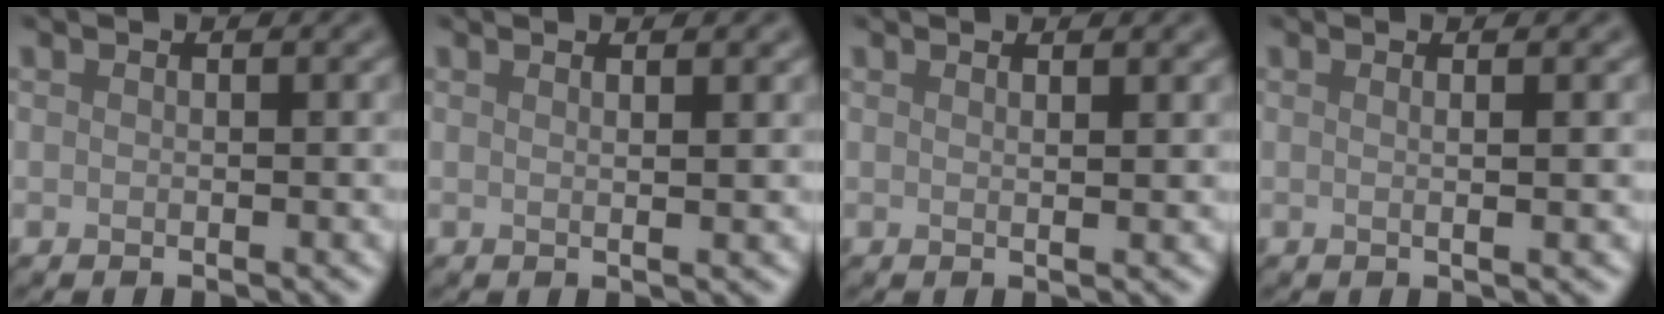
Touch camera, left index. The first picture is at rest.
{"total": 2.6, "force": [1.3, 1.0, 2.1], "torque": [-0.018, 0.006, -0.008]}
{"total": 1.9, "force": [1.1, 0.6, 1.4], "torque": [-0.013, 0.003, 0.004]}
{"total": 3.2, "force": [0.9, 1.2, 2.9], "torque": [-0.024, 0.009, -0.017]}